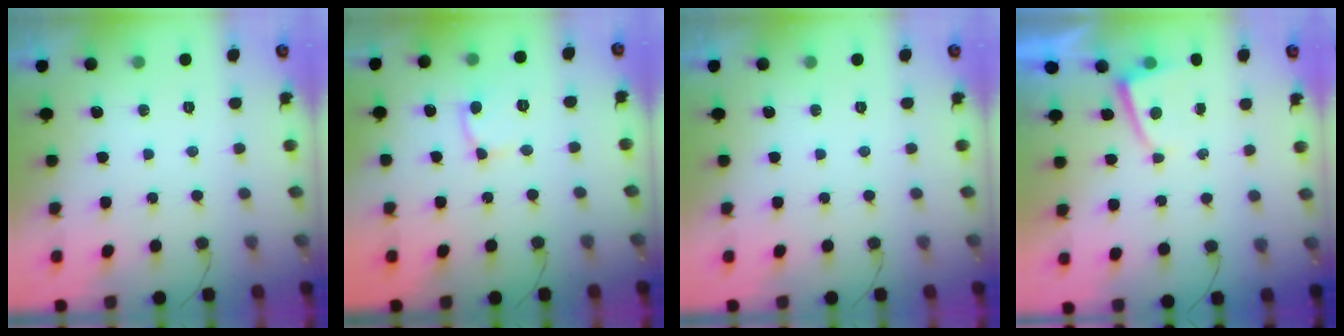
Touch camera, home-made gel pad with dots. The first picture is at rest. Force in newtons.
{"total": 6.8, "press": 6.7, "slide": 0.8}
{"total": 0.0}
{"total": 1.2, "press": 1.2, "slide": 0.2}